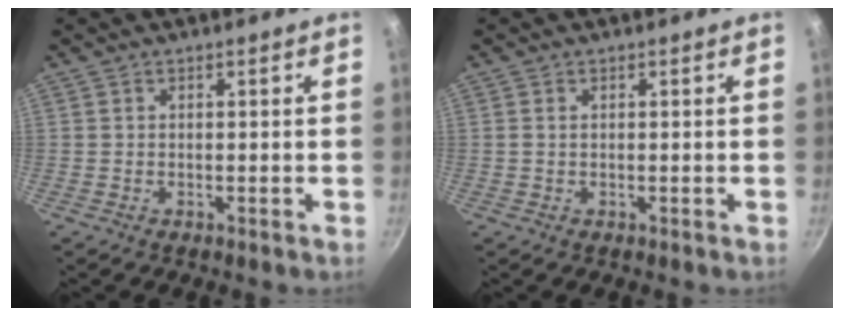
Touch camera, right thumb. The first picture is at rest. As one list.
[{"total": 0.6, "force": [0.2, 0.4, 0.5], "torque": [-0.010, 0.001, 0.003]}]